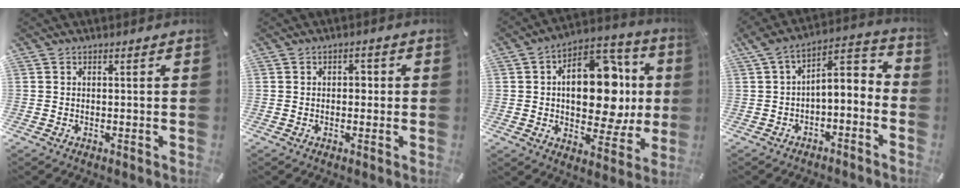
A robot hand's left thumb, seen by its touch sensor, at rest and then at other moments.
{"total": 2.2, "force": [0.0, 1.5, 1.6], "torque": [-0.017, 0.002, -0.009]}
{"total": 20.9, "force": [2.1, 12.7, 16.5], "torque": [-0.217, -0.012, 0.037]}
{"total": 5.5, "force": [-0.8, 3.9, 3.8], "torque": [-0.048, -0.001, -0.022]}